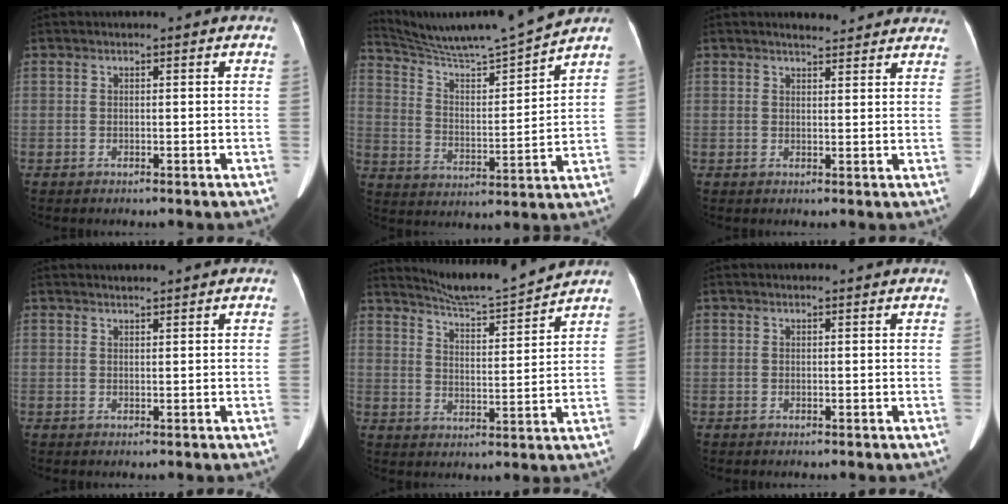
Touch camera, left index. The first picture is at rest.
{"total": 13.6, "force": [13.0, -2.0, 3.6], "torque": [-0.075, -0.024, 0.222]}
{"total": 7.2, "force": [6.8, 1.5, 2.1], "torque": [-0.019, 0.009, 0.068]}
{"total": 2.3, "force": [2.3, -0.2, 0.5], "torque": [-0.009, 0.009, 0.033]}
{"total": 10.7, "force": [10.3, -1.2, 2.5], "torque": [-0.051, -0.011, 0.162]}
{"total": 2.6, "force": [2.5, 0.1, 0.6], "torque": [-0.010, 0.011, 0.026]}